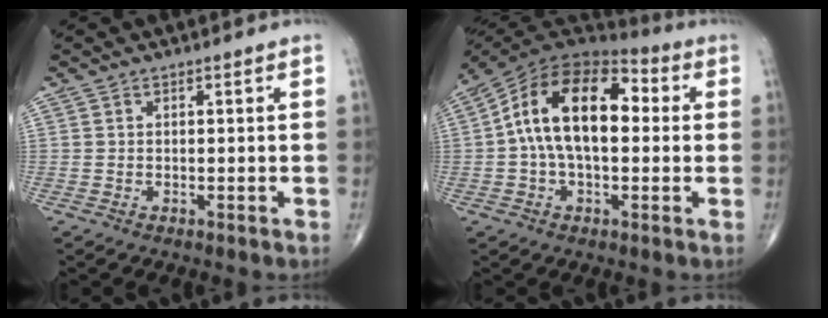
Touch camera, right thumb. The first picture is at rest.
{"total": 17.7, "force": [1.8, 10.0, 14.5], "torque": [-0.231, 0.044, 0.019]}